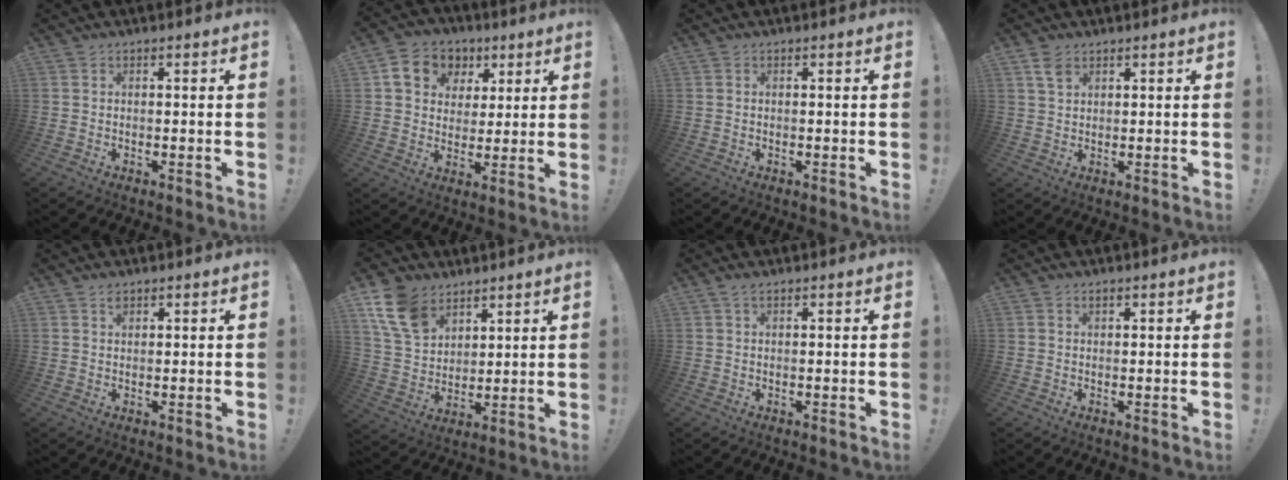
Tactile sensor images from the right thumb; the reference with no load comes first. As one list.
[{"total": 12.1, "force": [5.1, 9.9, 4.9], "torque": [-0.065, -0.018, 0.102]}, {"total": 0.0}, {"total": 3.8, "force": [2.3, 2.1, 2.1], "torque": [-0.033, -0.007, 0.043]}, {"total": 1.4, "force": [1.1, 0.8, 0.5], "torque": [0.008, -0.010, 0.016]}, {"total": 14.0, "force": [8.5, 9.1, 6.4], "torque": [-0.128, -0.034, 0.171]}, {"total": 1.3, "force": [0.8, 0.3, 0.9], "torque": [-0.017, 0.000, 0.014]}, {"total": 0.8, "force": [0.6, 0.4, 0.5], "torque": [-0.005, -0.002, 0.010]}]